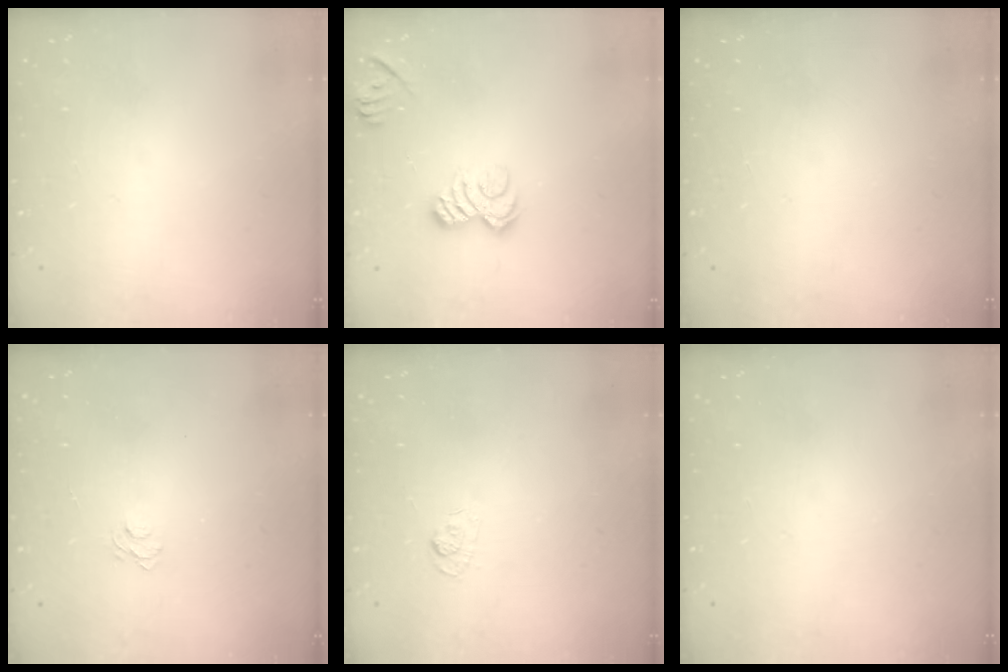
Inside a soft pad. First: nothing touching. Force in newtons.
{"total": 8.7, "press": 8.7, "slide": 0.3}
{"total": 0.0}
{"total": 3.5, "press": 3.5, "slide": 0.3}
{"total": 3.5, "press": 3.1, "slide": 1.6}
{"total": 0.0}